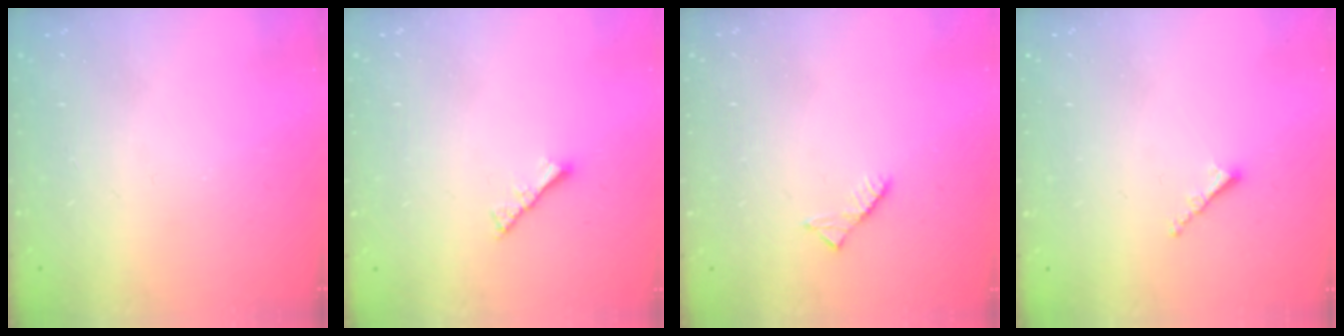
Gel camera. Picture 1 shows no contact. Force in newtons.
{"total": 2.8, "press": 2.8, "slide": 0.6}
{"total": 2.6, "press": 2.6, "slide": 0.4}
{"total": 1.2, "press": 1.1, "slide": 0.5}